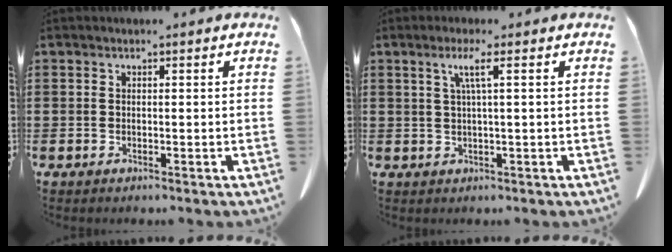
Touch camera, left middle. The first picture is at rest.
{"total": 3.4, "force": [1.1, -0.4, 3.2], "torque": [-0.064, -0.003, 0.016]}